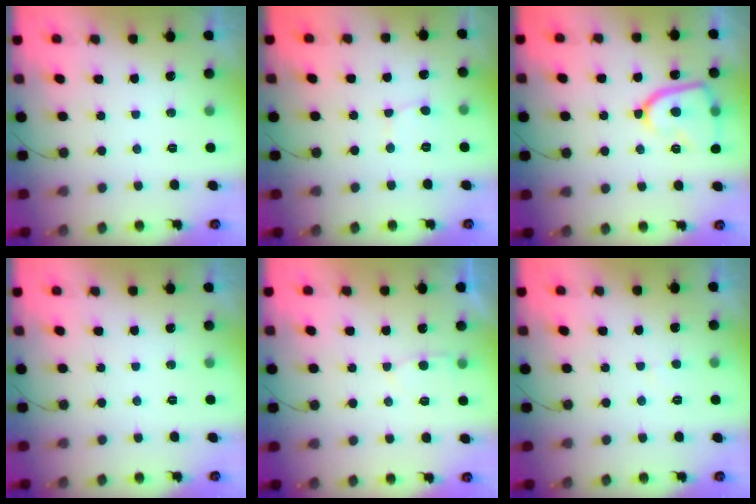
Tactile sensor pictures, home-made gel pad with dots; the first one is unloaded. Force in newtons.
{"total": 2.8, "press": 2.8, "slide": 0.3}
{"total": 13.7, "press": 13.6, "slide": 1.4}
{"total": 0.0}
{"total": 3.0, "press": 3.0, "slide": 0.4}
{"total": 1.6, "press": 1.6, "slide": 0.1}